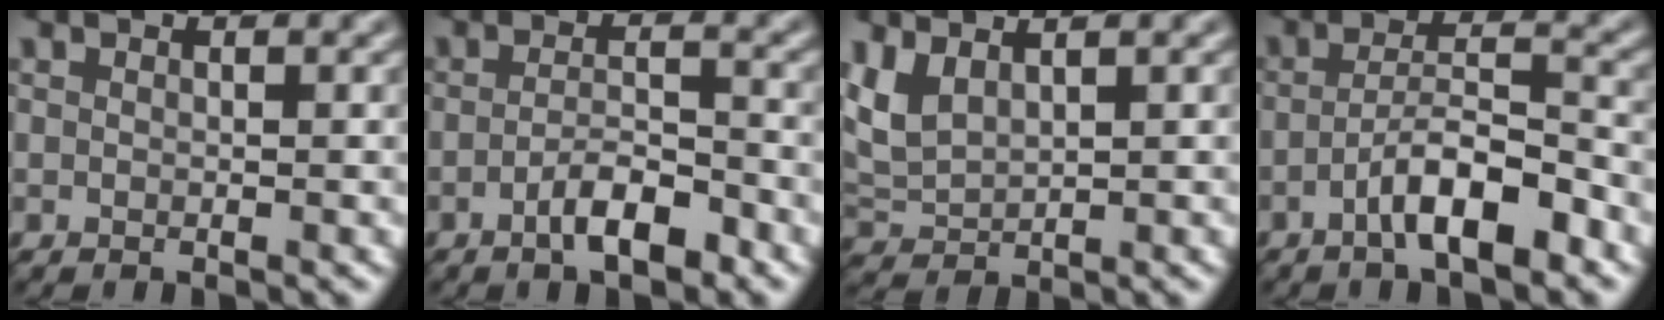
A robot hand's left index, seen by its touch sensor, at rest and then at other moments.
{"total": 3.6, "force": [-2.0, 1.1, 2.8], "torque": [-0.051, 0.005, -0.036]}
{"total": 3.2, "force": [1.7, 1.6, 2.1], "torque": [-0.058, 0.006, 0.040]}
{"total": 5.3, "force": [-2.8, 1.3, 4.3], "torque": [-0.071, 0.012, -0.051]}